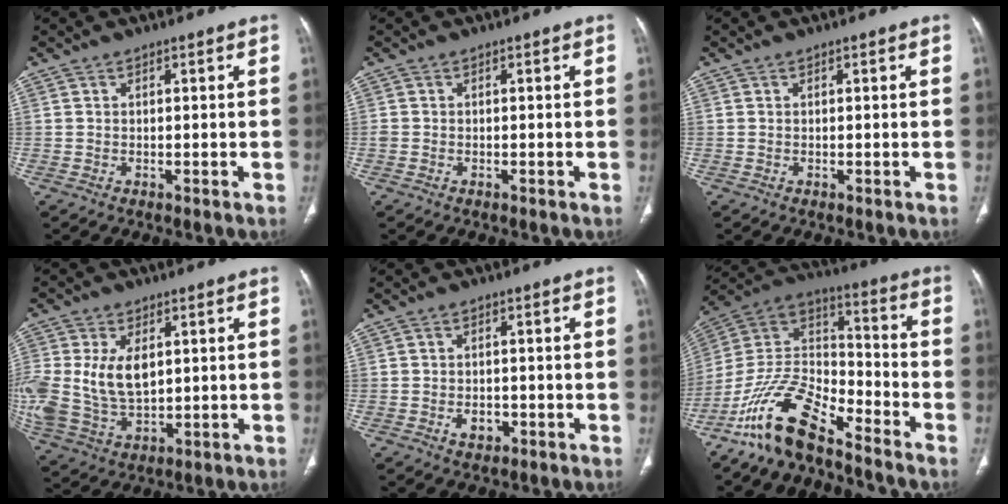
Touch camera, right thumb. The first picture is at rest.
{"total": 0.7, "force": [-0.1, 0.6, 0.3], "torque": [-0.004, 0.001, -0.002]}
{"total": 0.0}
{"total": 15.3, "force": [2.2, 9.7, 11.7], "torque": [-0.254, -0.013, 0.057]}
{"total": 3.2, "force": [-1.0, 2.3, 1.9], "torque": [-0.020, 0.004, -0.011]}
{"total": 15.7, "force": [-11.7, 5.7, 8.8], "torque": [-0.152, 0.086, -0.228]}